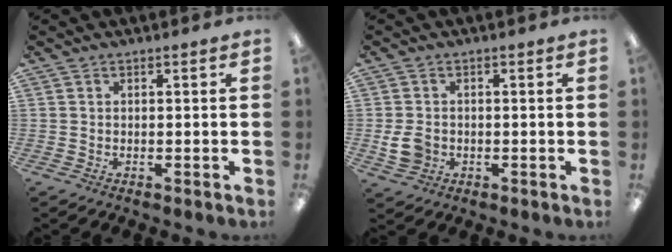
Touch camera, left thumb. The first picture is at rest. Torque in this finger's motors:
{"motor_torque": [-0.41, 0.88, -0.09, -0.22, 0.01]}